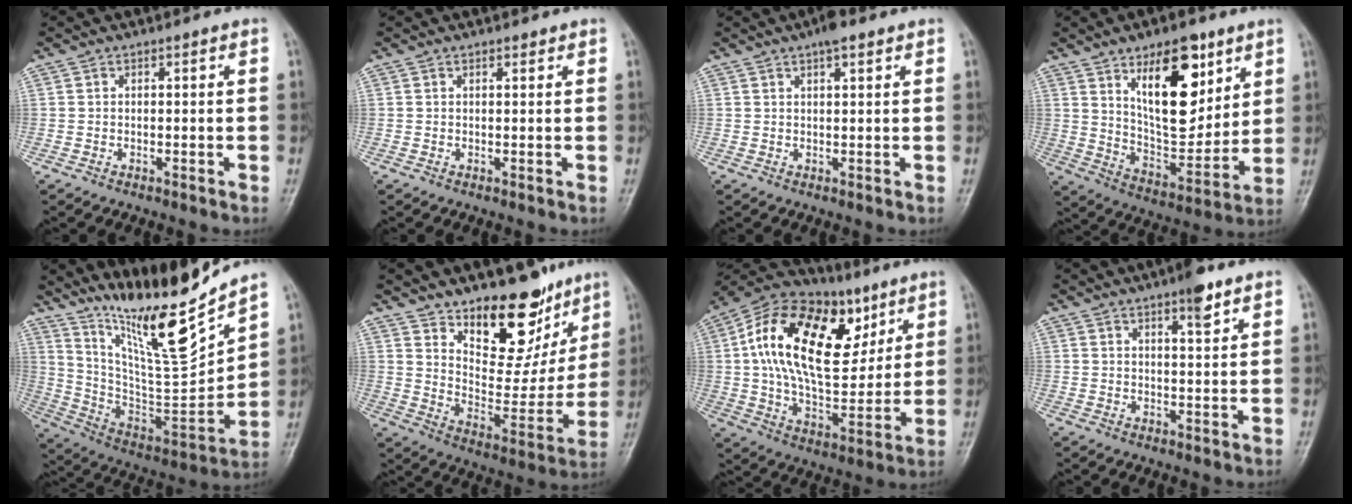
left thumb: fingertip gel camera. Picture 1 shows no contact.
{"total": 0.6, "force": [0.5, 0.4, 0.2], "torque": [-0.001, -0.002, 0.004]}
{"total": 3.5, "force": [2.1, 1.2, 2.5], "torque": [-0.033, 0.001, 0.030]}
{"total": 17.7, "force": [8.3, 8.5, 13.1], "torque": [-0.153, -0.052, 0.147]}
{"total": 19.7, "force": [16.0, 1.7, 11.5], "torque": [-0.158, -0.104, 0.293]}
{"total": 18.8, "force": [12.8, 9.3, 10.1], "torque": [-0.079, -0.092, 0.199]}
{"total": 25.7, "force": [8.3, 14.4, 19.6], "torque": [-0.312, -0.008, 0.135]}
{"total": 5.0, "force": [3.2, 1.1, 3.6], "torque": [-0.047, -0.016, 0.045]}